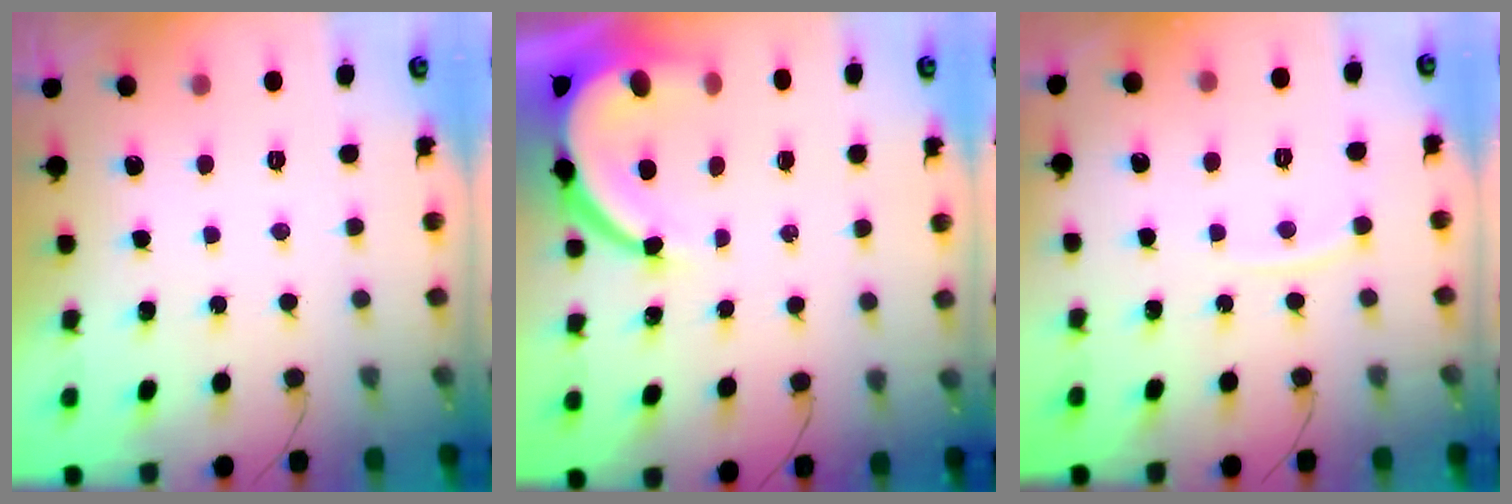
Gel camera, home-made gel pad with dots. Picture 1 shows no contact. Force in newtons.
{"total": 10.5, "press": 10.4, "slide": 1.4}
{"total": 4.1, "press": 4.1, "slide": 0.2}